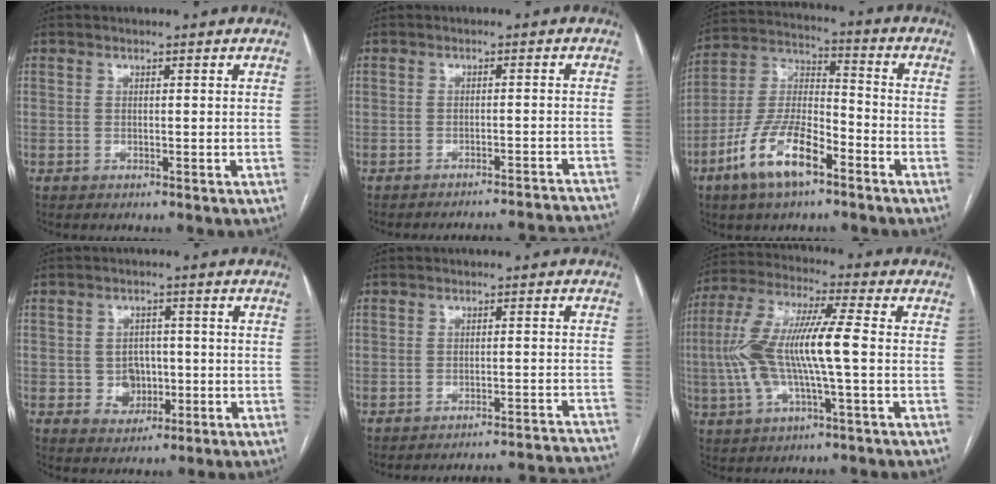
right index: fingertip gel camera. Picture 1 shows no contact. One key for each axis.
{"total": 15.6, "fx": -15.4, "fy": -0.4, "fz": 2.1, "tx": -0.007, "ty": 0.007, "tz": -0.175}
{"total": 13.2, "fx": -7.4, "fy": 4.3, "fz": 10.1, "tx": -0.214, "ty": 0.003, "tz": -0.138}
{"total": 4.8, "fx": -0.9, "fy": 4.2, "fz": 2.2, "tx": -0.031, "ty": 0.014, "tz": -0.004}
{"total": 18.6, "fx": -18.4, "fy": -0.5, "fz": 2.7, "tx": -0.013, "ty": 0.005, "tz": -0.209}
{"total": 13.3, "fx": -1.1, "fy": 1.8, "fz": 13.1, "tx": -0.279, "ty": 0.019, "tz": -0.021}